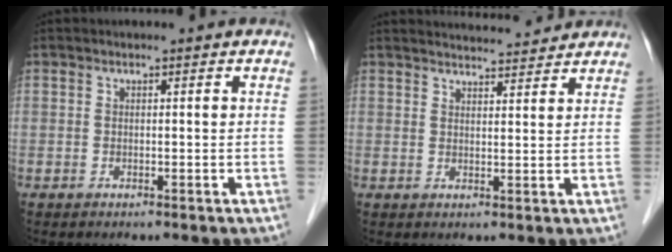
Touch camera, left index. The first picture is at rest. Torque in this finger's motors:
{"motor_torque": [0.31, -0.43, 0.07, 0.00]}